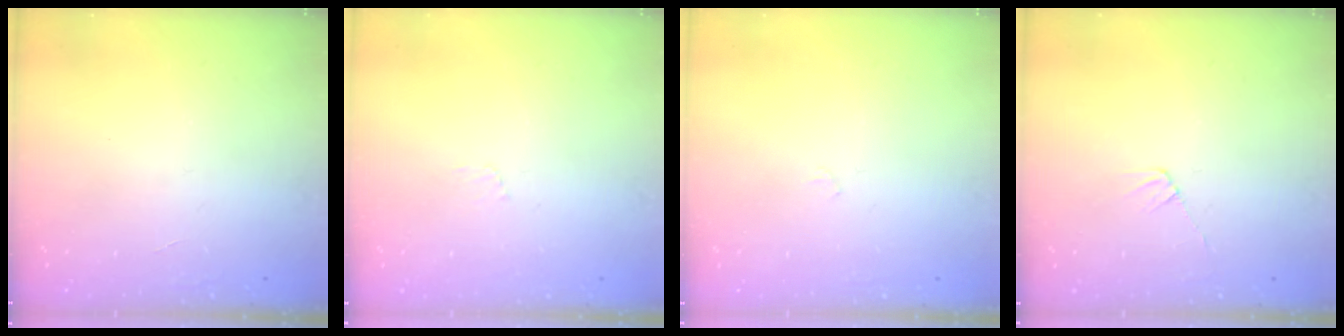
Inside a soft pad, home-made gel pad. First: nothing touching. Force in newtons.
{"total": 2.7, "press": 2.7, "slide": 0.2}
{"total": 2.8, "press": 2.8, "slide": 0.5}
{"total": 5.2, "press": 5.2, "slide": 0.6}